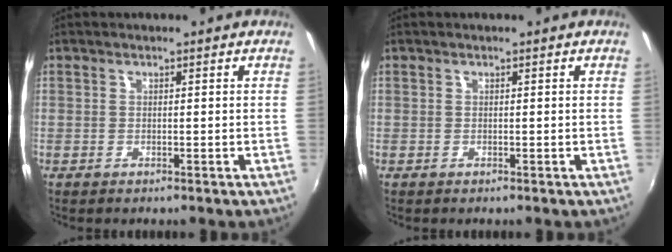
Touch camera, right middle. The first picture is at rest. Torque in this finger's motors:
{"motor_torque": [-0.04, -0.01, 0.00, 0.00]}